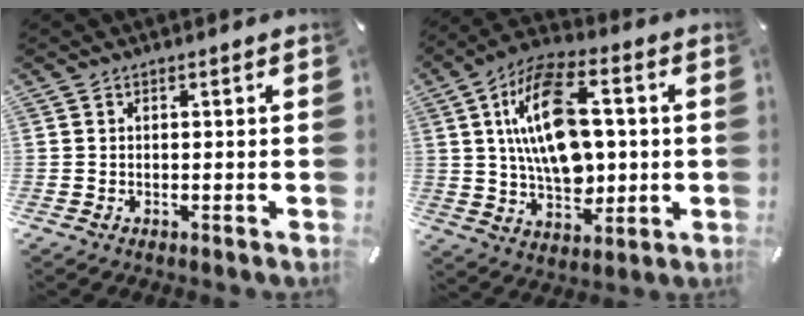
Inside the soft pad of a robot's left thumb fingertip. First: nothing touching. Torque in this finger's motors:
{"motor_torque": [2.30, 2.71, 1.96, -0.81, 0.33]}